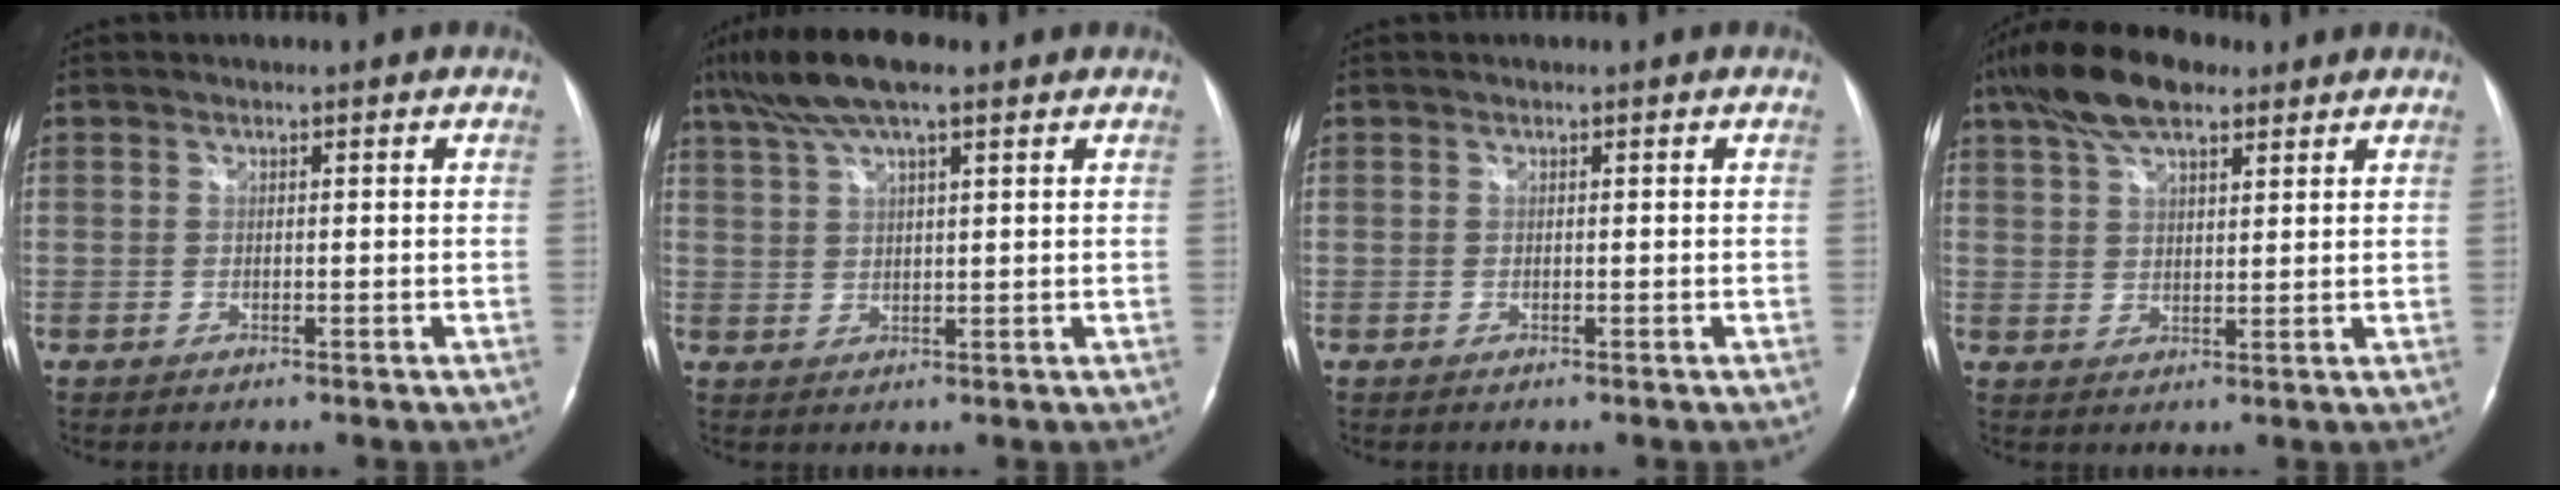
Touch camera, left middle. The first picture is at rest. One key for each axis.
{"total": 9.3, "fx": 6.5, "fy": 1.7, "fz": 6.4, "tx": -0.129, "ty": 0.026, "tz": 0.112}
{"total": 0.0}
{"total": 10.6, "fx": 7.3, "fy": 3.8, "fz": 6.7, "tx": -0.135, "ty": 0.027, "tz": 0.129}